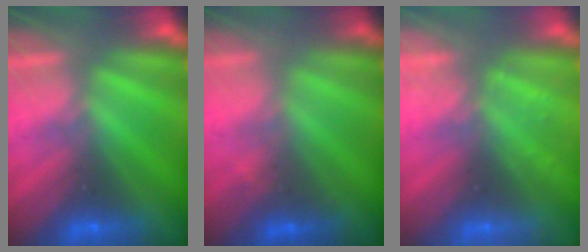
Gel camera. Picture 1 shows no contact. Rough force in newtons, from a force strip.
{"total": 1.9}
{"total": 2.3}